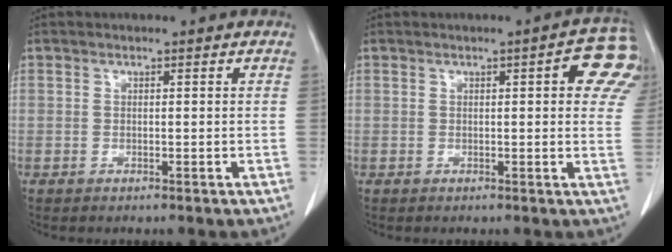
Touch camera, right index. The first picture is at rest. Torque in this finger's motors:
{"motor_torque": [0.94, 0.15, 0.34, 0.06]}